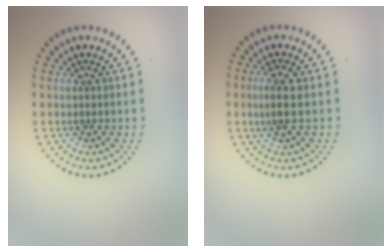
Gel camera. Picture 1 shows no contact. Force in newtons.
{"total": 2.4, "press": 2.3, "slide": 0.7}